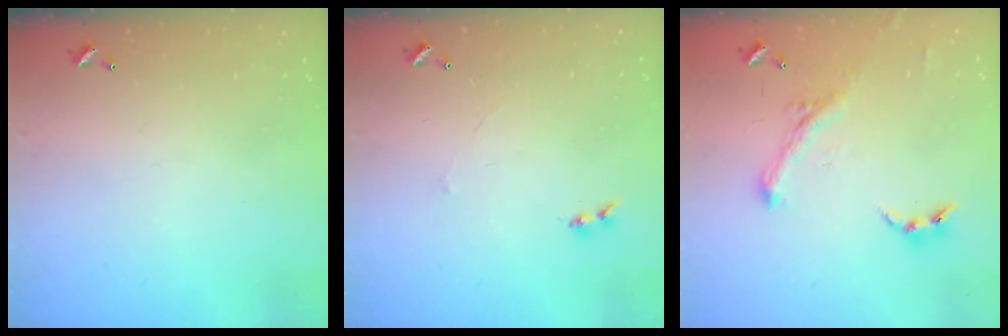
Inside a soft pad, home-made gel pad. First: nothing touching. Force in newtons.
{"total": 1.3, "press": 1.2, "slide": 0.4}
{"total": 1.5, "press": 1.4, "slide": 0.3}